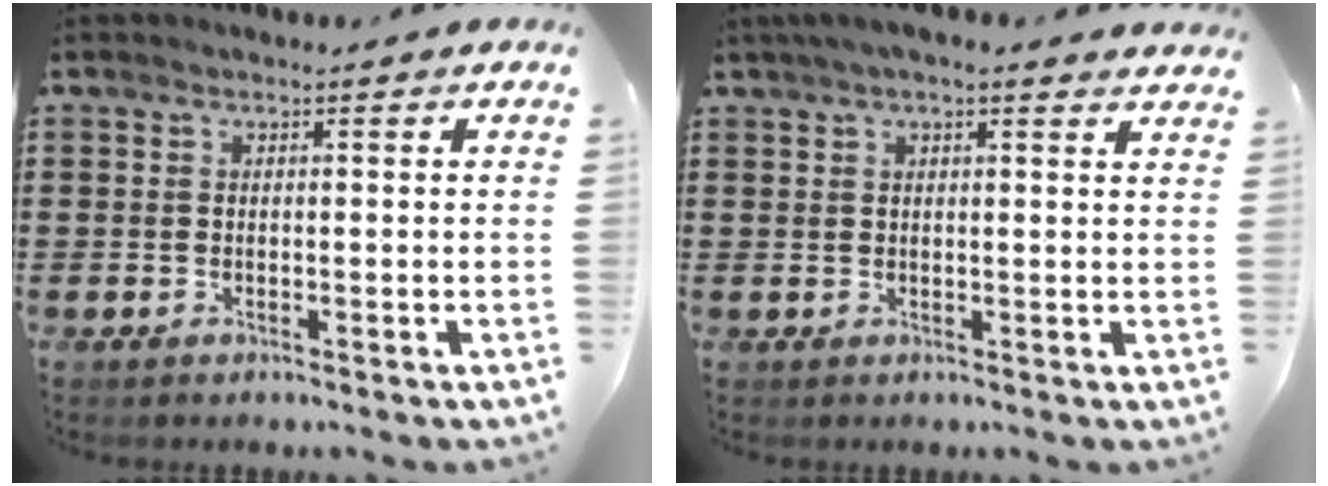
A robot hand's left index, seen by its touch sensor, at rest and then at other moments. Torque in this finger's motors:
{"motor_torque": [2.14, 0.00, 1.05, 0.11]}